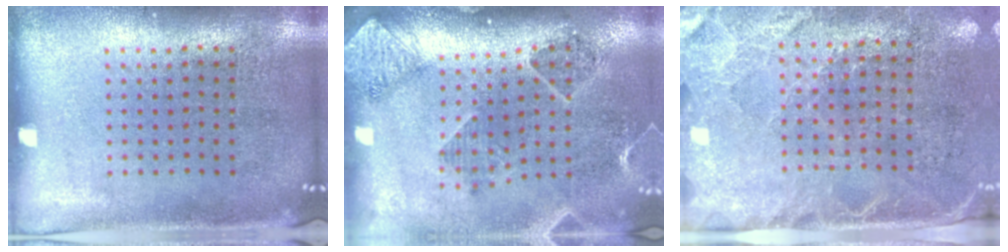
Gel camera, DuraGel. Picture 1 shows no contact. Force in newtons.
{"total": 1.5, "press": 1.5, "slide": 0.3}
{"total": 2.7, "press": 2.3, "slide": 1.3}